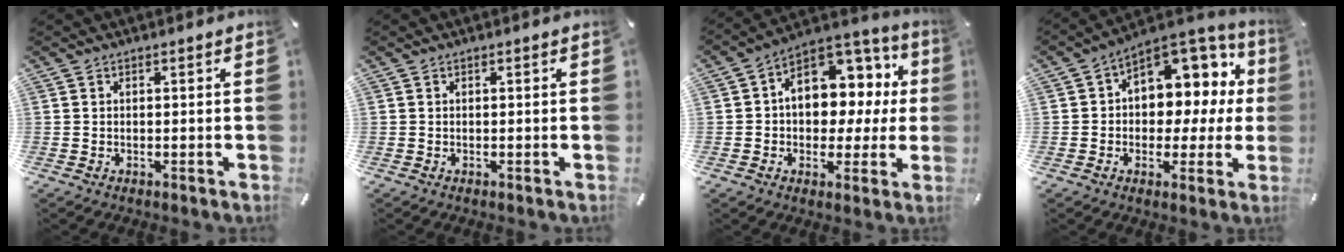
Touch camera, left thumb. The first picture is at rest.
{"total": 0.0}
{"total": 11.2, "force": [2.0, 9.0, 6.3], "torque": [-0.088, -0.021, 0.041]}
{"total": 10.0, "force": [3.3, 7.7, 5.4], "torque": [-0.064, -0.042, 0.063]}